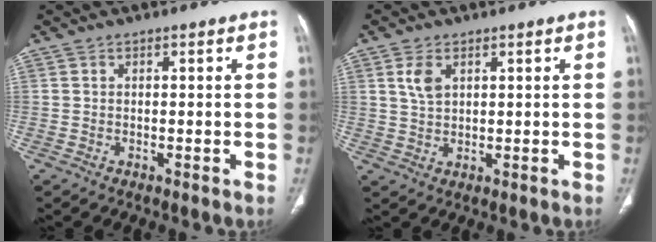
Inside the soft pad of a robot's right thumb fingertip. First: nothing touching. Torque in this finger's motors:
{"motor_torque": [-0.62, 0.57, 0.09, -0.20, 0.05]}